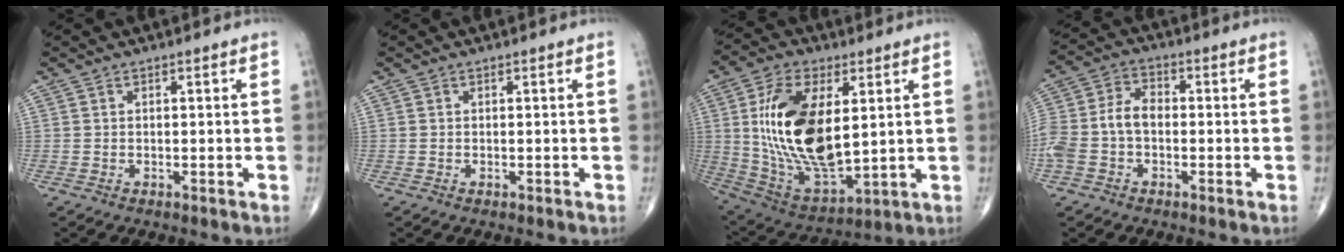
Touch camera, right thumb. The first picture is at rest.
{"total": 0.0}
{"total": 21.6, "force": [3.6, 10.9, 18.2], "torque": [-0.339, -0.022, 0.077]}
{"total": 9.9, "force": [-1.7, 6.5, 7.3], "torque": [-0.159, 0.031, -0.039]}